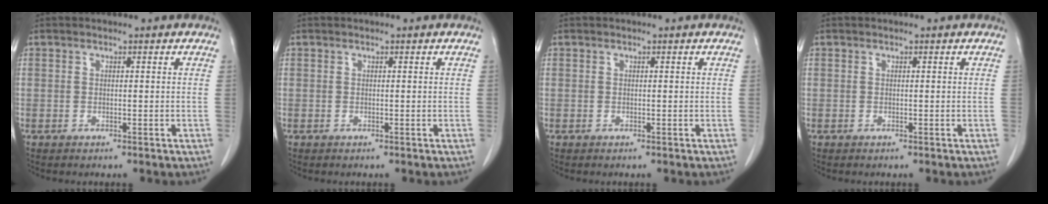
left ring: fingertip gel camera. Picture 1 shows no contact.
{"total": 0.0}
{"total": 0.0}
{"total": 0.0}